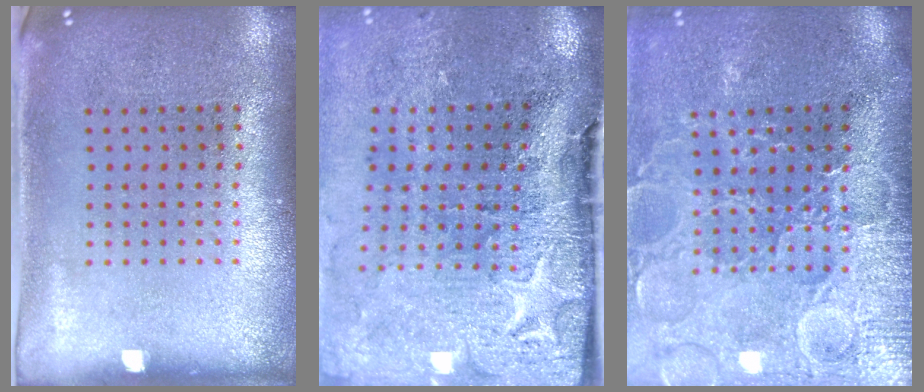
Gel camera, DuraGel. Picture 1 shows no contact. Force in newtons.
{"total": 4.9, "press": 3.8, "slide": 3.0}
{"total": 4.1, "press": 3.7, "slide": 1.7}